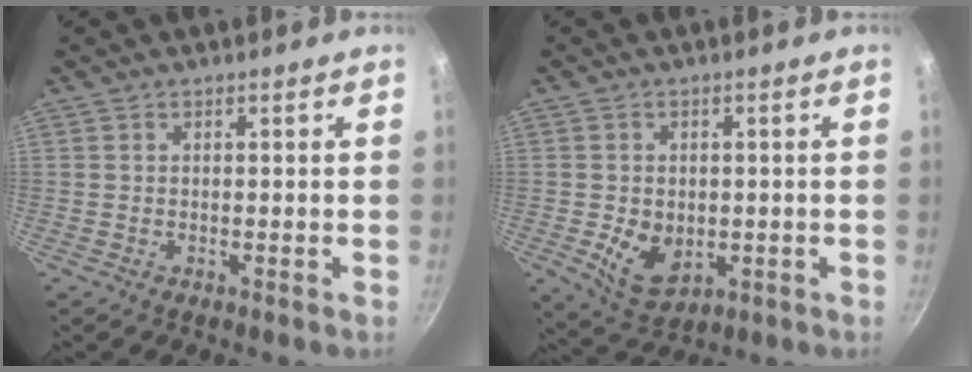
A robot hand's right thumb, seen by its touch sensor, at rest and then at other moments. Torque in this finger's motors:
{"motor_torque": [-0.60, 0.87, 0.27, 0.54, 0.19]}